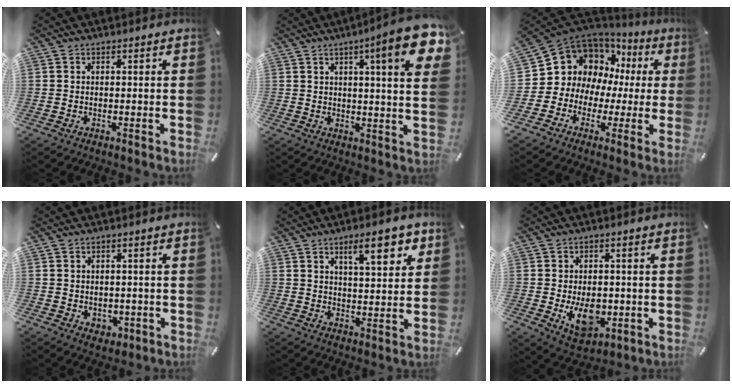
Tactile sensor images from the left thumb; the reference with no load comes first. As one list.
[{"total": 14.3, "force": [6.2, 1.8, 12.7], "torque": [-0.191, -0.031, 0.091]}, {"total": 10.5, "force": [3.1, 9.7, 2.4], "torque": [-0.069, -0.045, 0.070]}, {"total": 2.7, "force": [-0.2, 2.5, 0.9], "torque": [-0.003, -0.006, -0.005]}, {"total": 10.6, "force": [6.3, 3.5, 7.7], "torque": [-0.109, -0.029, 0.102]}, {"total": 10.0, "force": [-1.6, 6.7, 7.2], "torque": [-0.103, -0.010, -0.022]}]